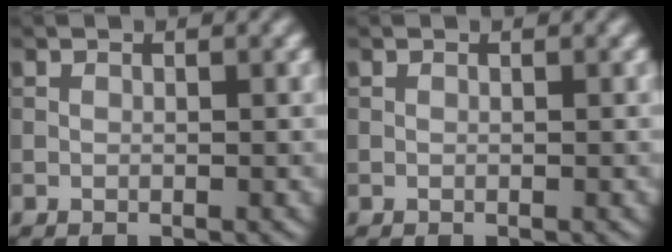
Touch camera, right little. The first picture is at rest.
{"total": 0.0}